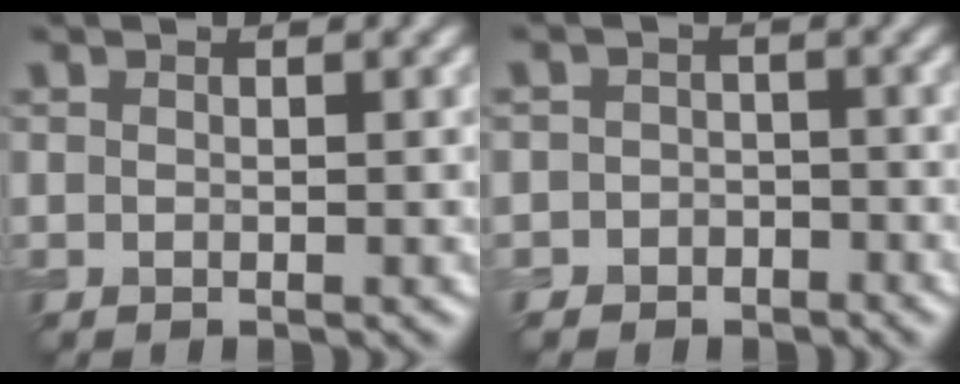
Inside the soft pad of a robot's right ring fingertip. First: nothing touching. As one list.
[{"total": 2.4, "force": [-1.2, 2.1, 0.1], "torque": [0.031, 0.010, -0.033]}]